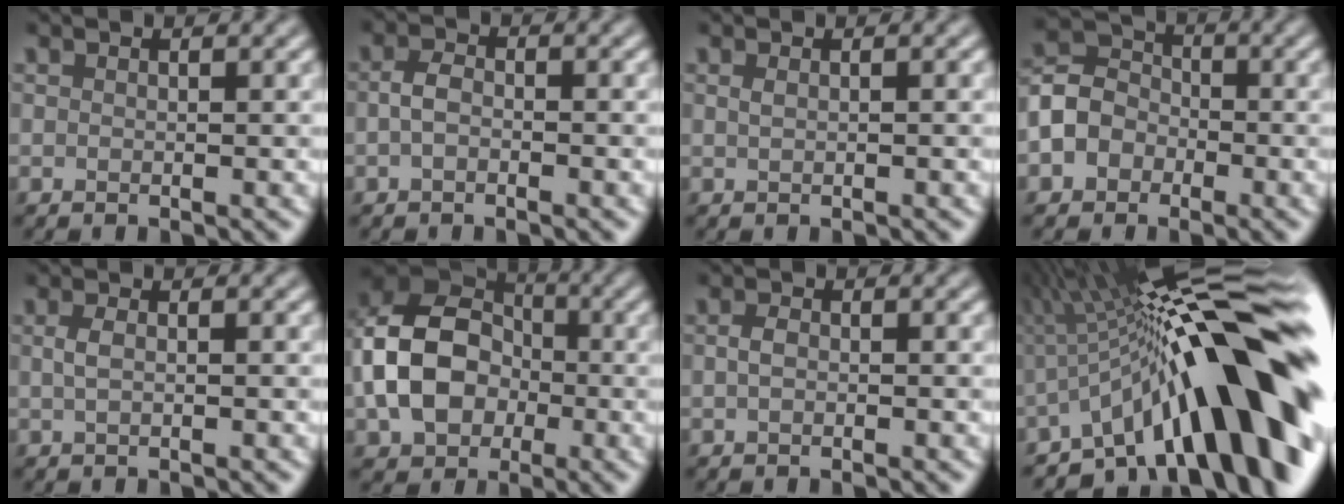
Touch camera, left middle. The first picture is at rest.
{"total": 1.7, "force": [-0.5, 1.0, 1.2], "torque": [-0.025, 0.006, -0.014]}
{"total": 0.6, "force": [0.3, 0.2, 0.4], "torque": [-0.008, 0.003, 0.005]}
{"total": 4.4, "force": [-1.7, 3.7, 1.8], "torque": [-0.036, 0.008, -0.047]}
{"total": 1.1, "force": [0.1, 0.5, 1.0], "torque": [-0.023, 0.001, 0.001]}
{"total": 10.6, "force": [-1.5, 8.0, 6.8], "torque": [-0.142, -0.004, -0.039]}
{"total": 1.1, "force": [-0.1, 0.7, 0.8], "torque": [-0.019, 0.002, -0.005]}
{"total": 17.0, "force": [-3.6, 4.5, 16.0], "torque": [-0.208, 0.043, -0.069]}